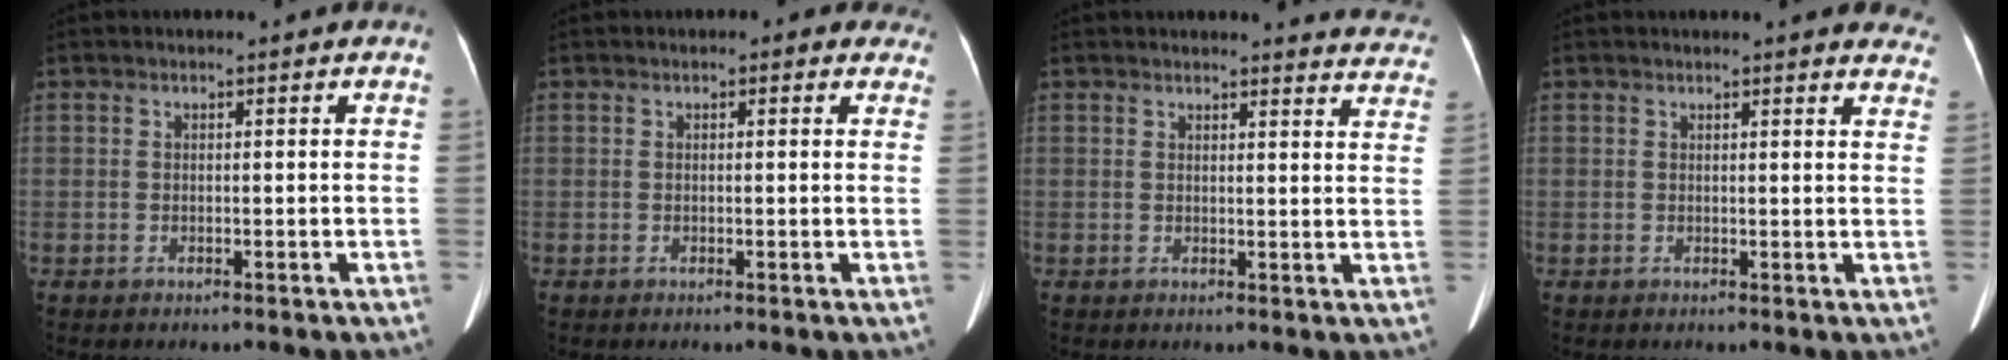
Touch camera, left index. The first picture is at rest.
{"total": 2.1, "force": [1.5, 1.2, 0.9], "torque": [0.005, 0.008, 0.005]}
{"total": 10.1, "force": [9.9, 1.2, 1.2], "torque": [0.019, -0.049, 0.075]}
{"total": 12.8, "force": [11.9, 2.3, 4.3], "torque": [-0.022, -0.007, 0.111]}